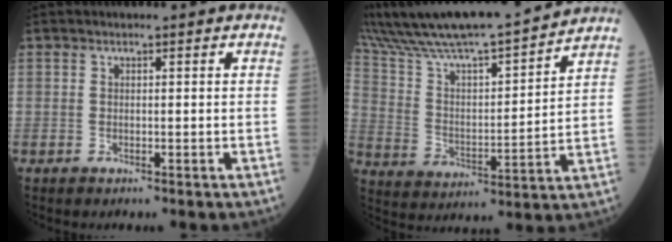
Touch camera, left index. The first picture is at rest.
{"total": 20.4, "force": [18.1, 1.3, 9.5], "torque": [-0.170, 0.011, 0.301]}